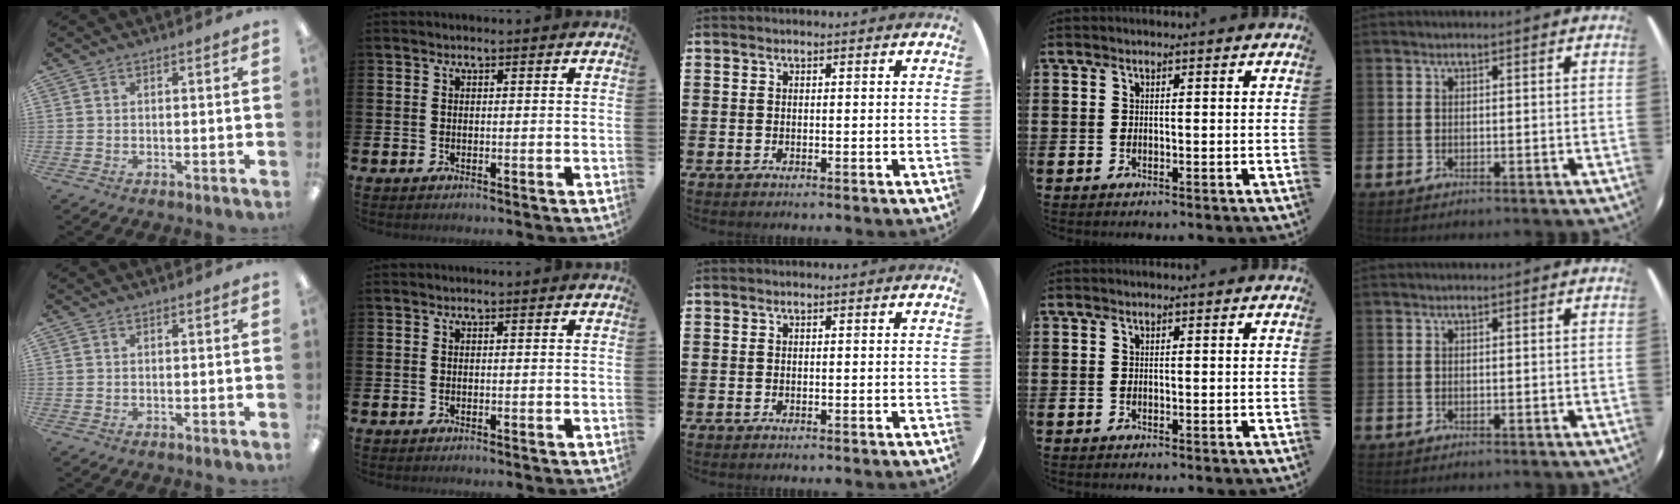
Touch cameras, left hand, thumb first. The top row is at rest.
{}